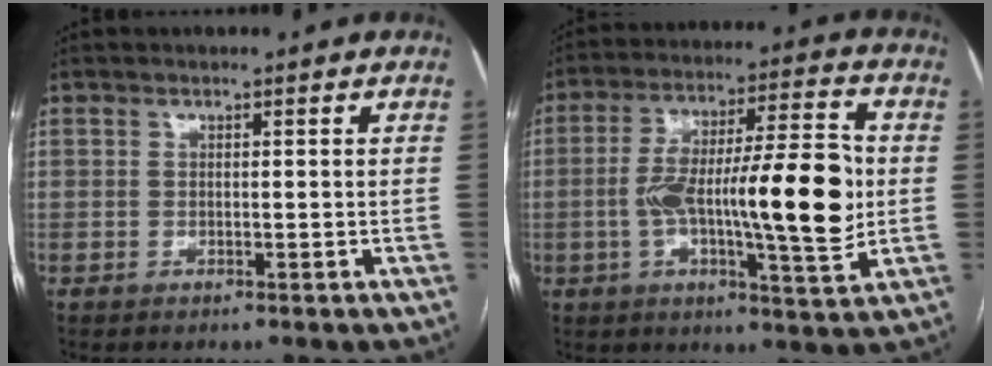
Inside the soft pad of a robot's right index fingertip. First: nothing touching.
{"total": 18.8, "force": [-1.2, 3.4, 18.4], "torque": [-0.304, 0.016, -0.017]}